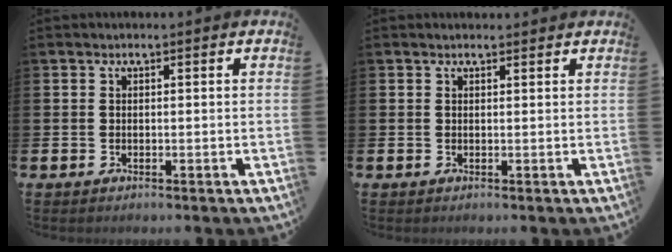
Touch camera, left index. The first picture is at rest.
{"total": 0.6, "force": [0.6, 0.1, 0.2], "torque": [0.007, -0.002, 0.009]}